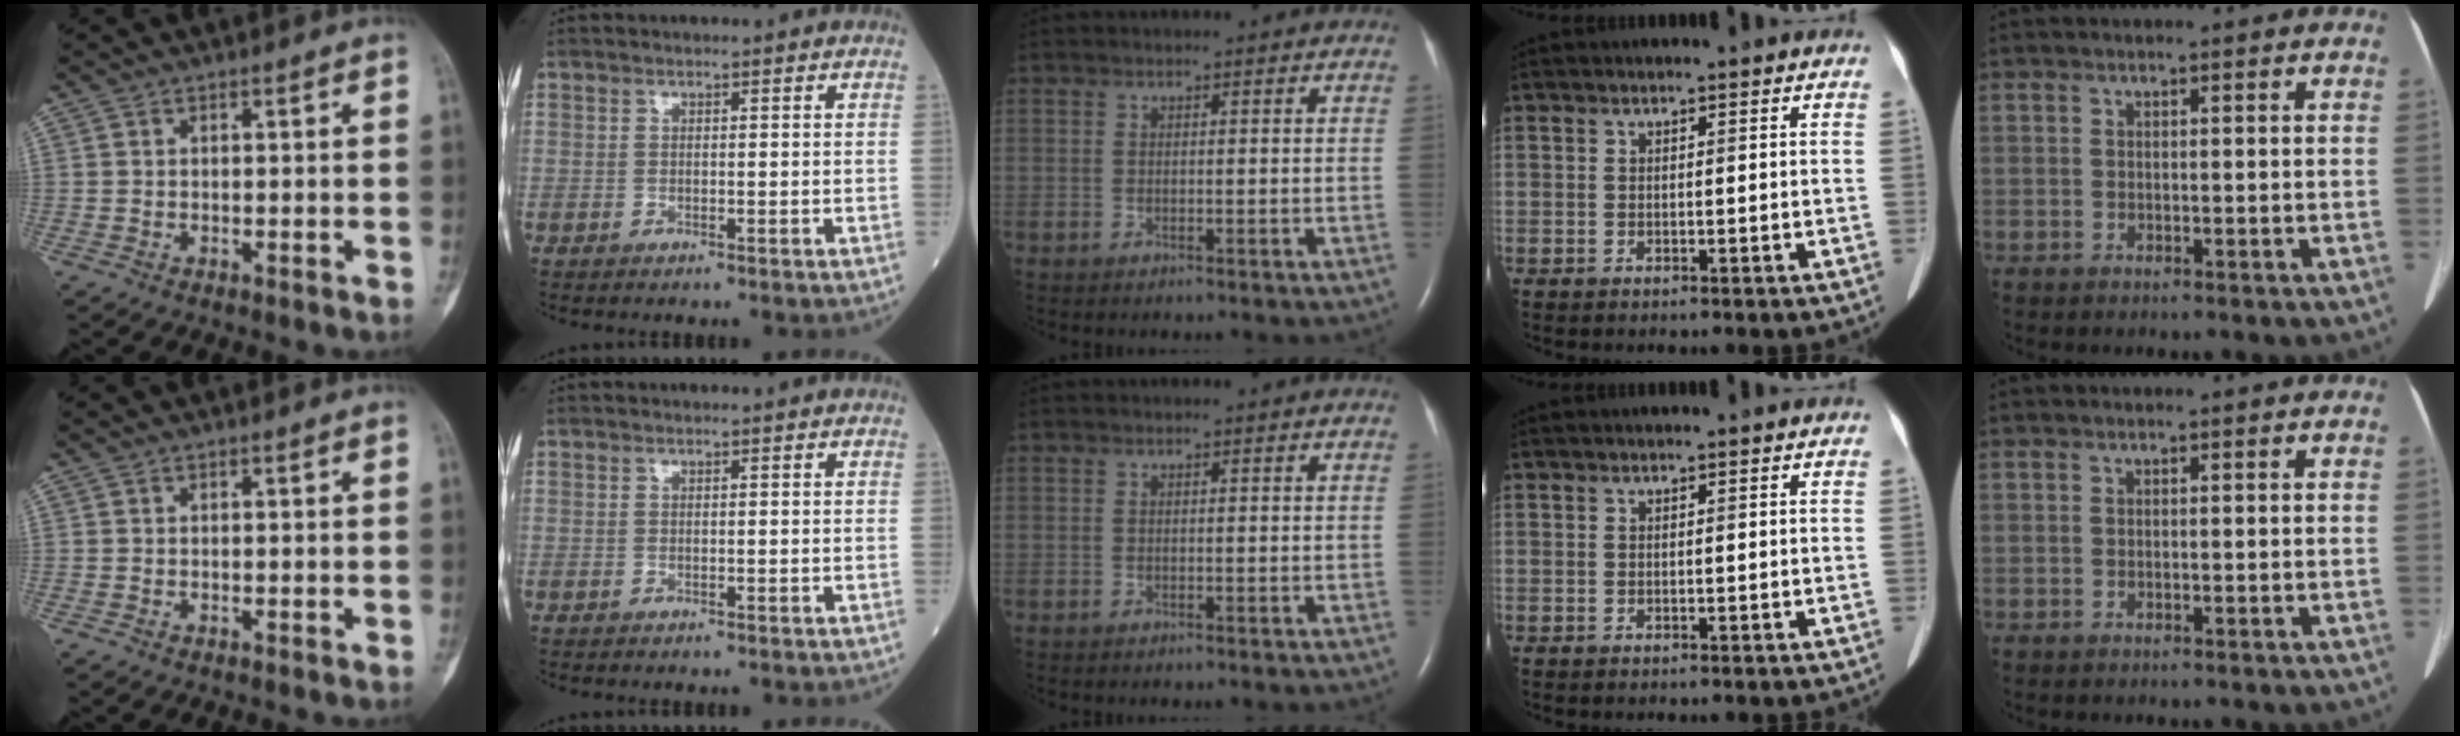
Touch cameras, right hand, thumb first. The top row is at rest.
{}